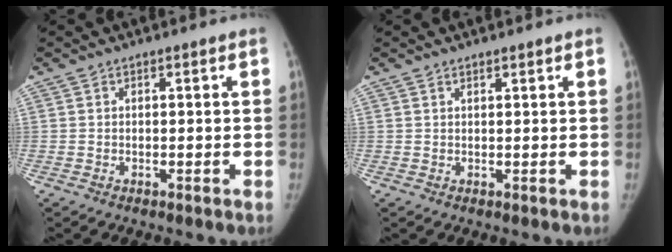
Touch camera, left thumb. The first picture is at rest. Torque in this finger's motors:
{"motor_torque": [-0.30, -0.15, -0.06, 0.17, -0.06]}